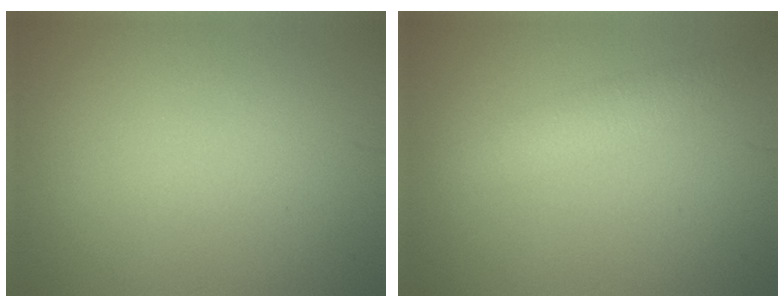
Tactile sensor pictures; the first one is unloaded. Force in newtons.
{"total": 2.8, "press": 2.8, "slide": 0.1}